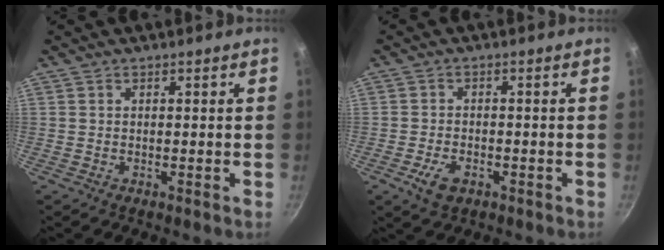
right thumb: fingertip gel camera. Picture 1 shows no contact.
{"total": 4.7, "force": [-2.2, 2.7, 3.2], "torque": [-0.062, 0.011, -0.038]}